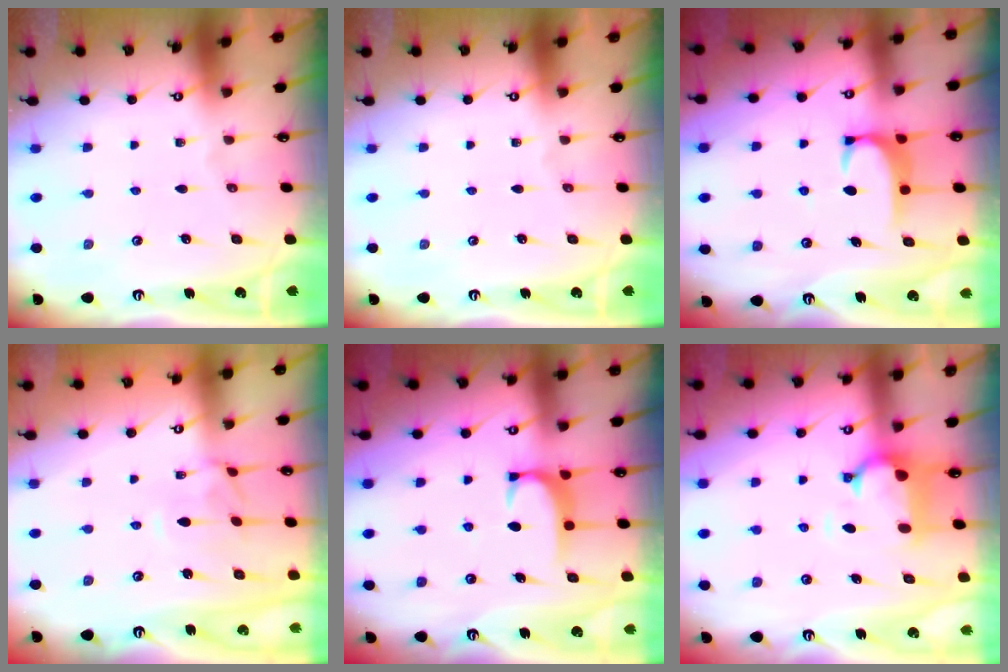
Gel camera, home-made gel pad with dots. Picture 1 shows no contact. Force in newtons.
{"total": 0.0}
{"total": 2.0, "press": 2.0, "slide": 0.5}
{"total": 1.4, "press": 1.3, "slide": 0.6}
{"total": 1.8, "press": 1.7, "slide": 0.5}
{"total": 1.4, "press": 0.7, "slide": 1.2}